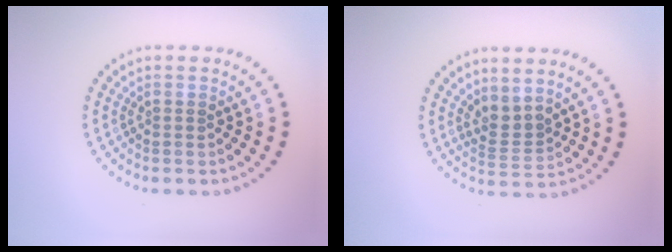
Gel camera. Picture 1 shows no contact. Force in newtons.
{"total": 2.2, "press": 1.5, "slide": 1.7}